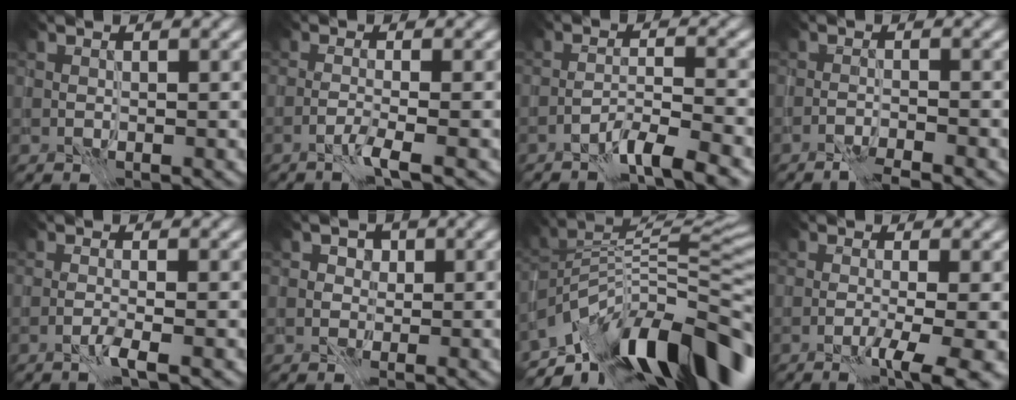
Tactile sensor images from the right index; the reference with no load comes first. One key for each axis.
{"total": 1.9, "fx": -1.6, "fy": -0.1, "fz": 1.1, "tx": -0.016, "ty": 0.007, "tz": -0.040}
{"total": 4.4, "fx": -3.7, "fy": 0.2, "fz": 2.3, "tx": -0.035, "ty": 0.009, "tz": -0.070}
{"total": 3.0, "fx": -2.7, "fy": 0.0, "fz": 1.1, "tx": -0.025, "ty": 0.006, "tz": -0.055}
{"total": 1.6, "fx": -1.4, "fy": -0.1, "fz": 0.8, "tx": -0.012, "ty": 0.007, "tz": -0.034}
{"total": 1.9, "fx": 0.1, "fy": 1.8, "fz": 0.5, "tx": 0.012, "ty": 0.014, "tz": -0.012}
{"total": 14.0, "fx": -8.8, "fy": 5.1, "fz": 9.6, "tx": -0.168, "ty": 0.022, "tz": -0.153}
{"total": 4.7, "fx": -2.8, "fy": 0.7, "fz": 3.7, "tx": -0.052, "ty": 0.003, "tz": -0.047}